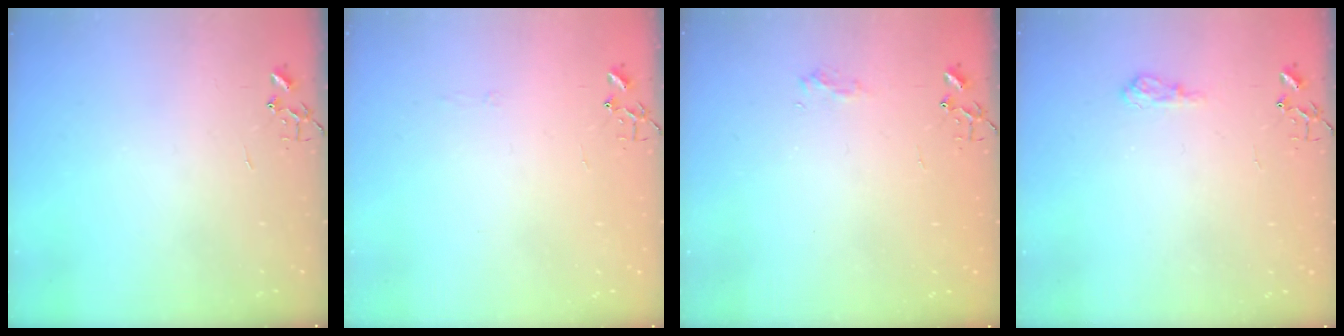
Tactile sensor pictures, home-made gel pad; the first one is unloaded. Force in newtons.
{"total": 2.8, "press": 2.8, "slide": 0.5}
{"total": 5.9, "press": 5.8, "slide": 0.6}
{"total": 6.5, "press": 6.5, "slide": 0.8}